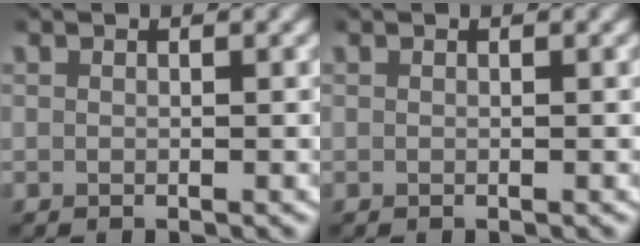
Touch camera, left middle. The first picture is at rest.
{"total": 0.0}